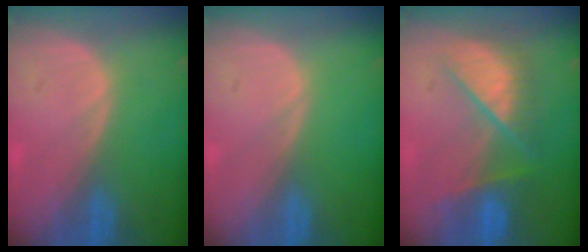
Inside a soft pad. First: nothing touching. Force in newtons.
{"total": 0.0}
{"total": 7.8, "press": 7.8, "slide": 0.3}